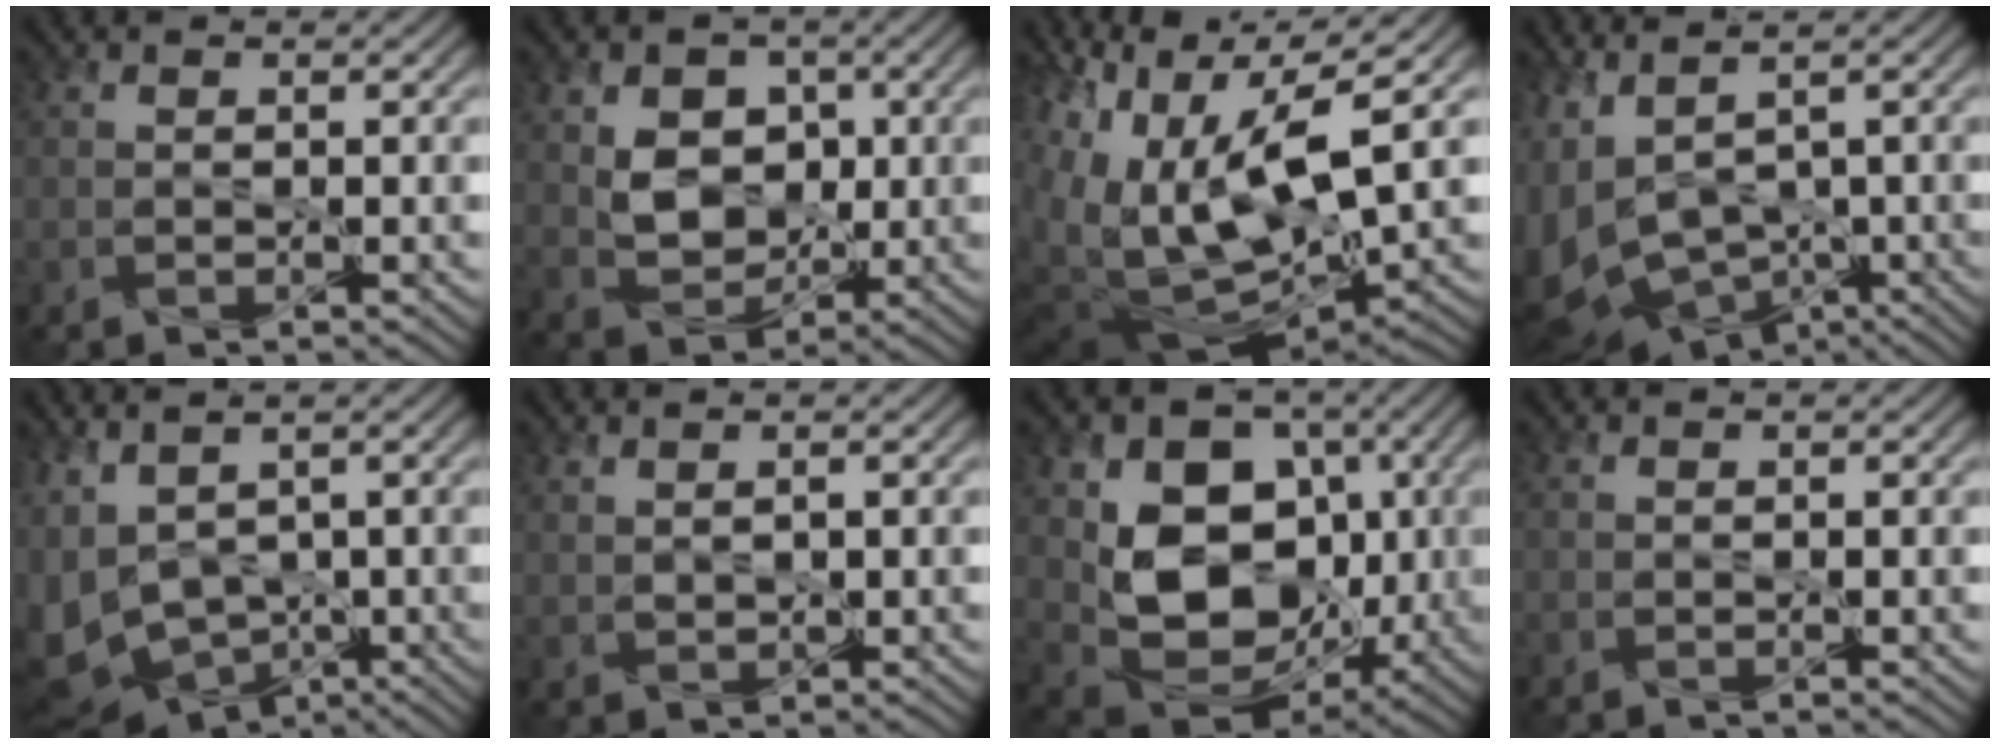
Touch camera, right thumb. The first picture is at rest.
{"total": 6.4, "force": [0.9, 4.9, 4.0], "torque": [-0.089, -0.004, 0.015]}
{"total": 16.9, "force": [0.1, 6.4, 15.7], "torque": [-0.300, -0.001, 0.010]}
{"total": 13.2, "force": [-0.7, 8.7, 9.9], "torque": [-0.261, -0.040, 0.039]}
{"total": 11.5, "force": [0.4, 8.2, 8.1], "torque": [-0.225, -0.028, 0.053]}
{"total": 1.6, "force": [1.0, 0.7, 1.0], "torque": [-0.030, -0.001, 0.029]}
{"total": 12.8, "force": [0.6, 9.7, 8.4], "torque": [-0.157, -0.025, 0.015]}
{"total": 0.0}